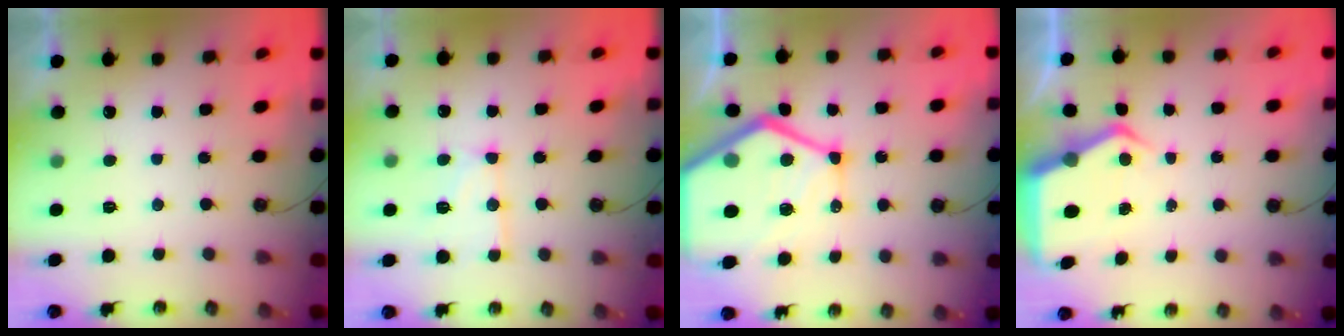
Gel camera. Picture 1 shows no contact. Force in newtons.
{"total": 13.8, "press": 13.7, "slide": 1.2}
{"total": 27.3, "press": 27.1, "slide": 3.1}
{"total": 6.4, "press": 6.4, "slide": 0.6}